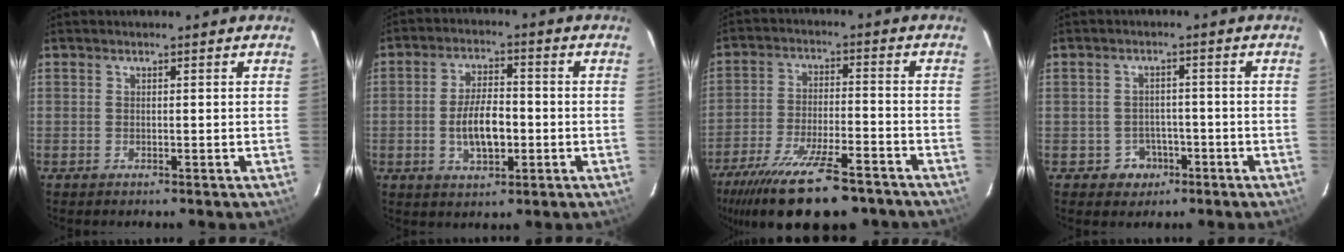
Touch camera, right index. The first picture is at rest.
{"total": 8.2, "force": [-1.7, 3.8, 7.0], "torque": [-0.136, 0.001, -0.025]}
{"total": 19.8, "force": [-15.1, 5.2, 11.7], "torque": [-0.232, -0.042, -0.237]}
{"total": 4.5, "force": [-2.1, 4.0, 0.4], "torque": [-0.020, 0.018, -0.019]}